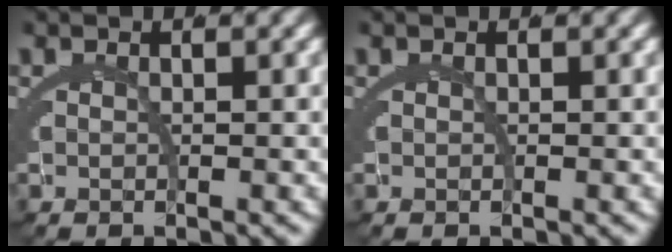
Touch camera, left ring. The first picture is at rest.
{"total": 0.0}